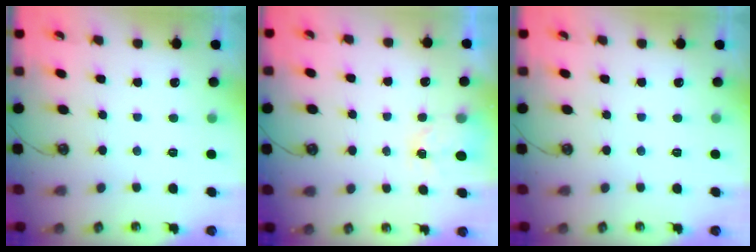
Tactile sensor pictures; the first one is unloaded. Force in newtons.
{"total": 2.2, "press": 2.2, "slide": 0.2}
{"total": 0.0}